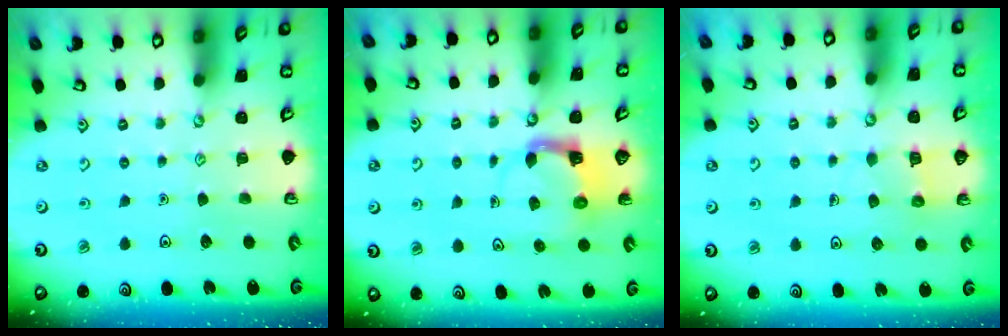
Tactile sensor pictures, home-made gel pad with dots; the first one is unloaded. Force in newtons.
{"total": 4.0, "press": 3.9, "slide": 0.6}
{"total": 5.8, "press": 5.7, "slide": 0.5}